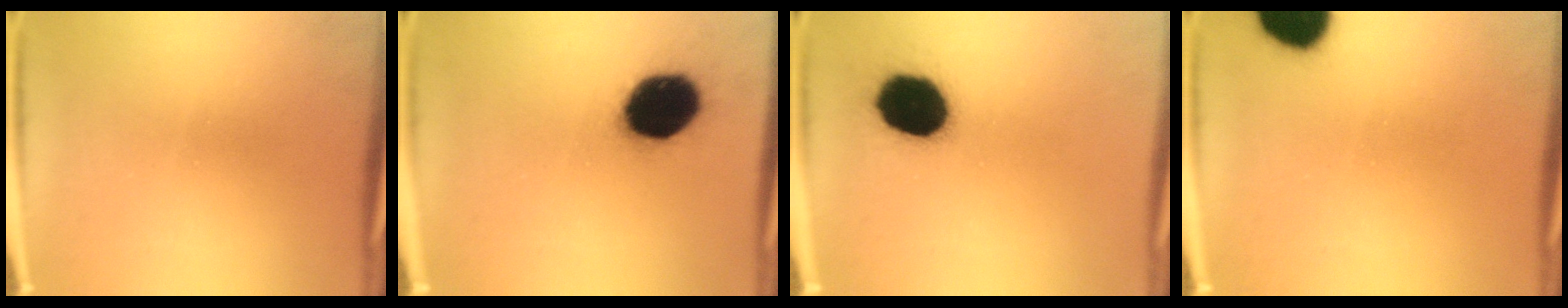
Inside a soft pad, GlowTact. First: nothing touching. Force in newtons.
{"total": 18.0}
{"total": 16.9}
{"total": 14.8}